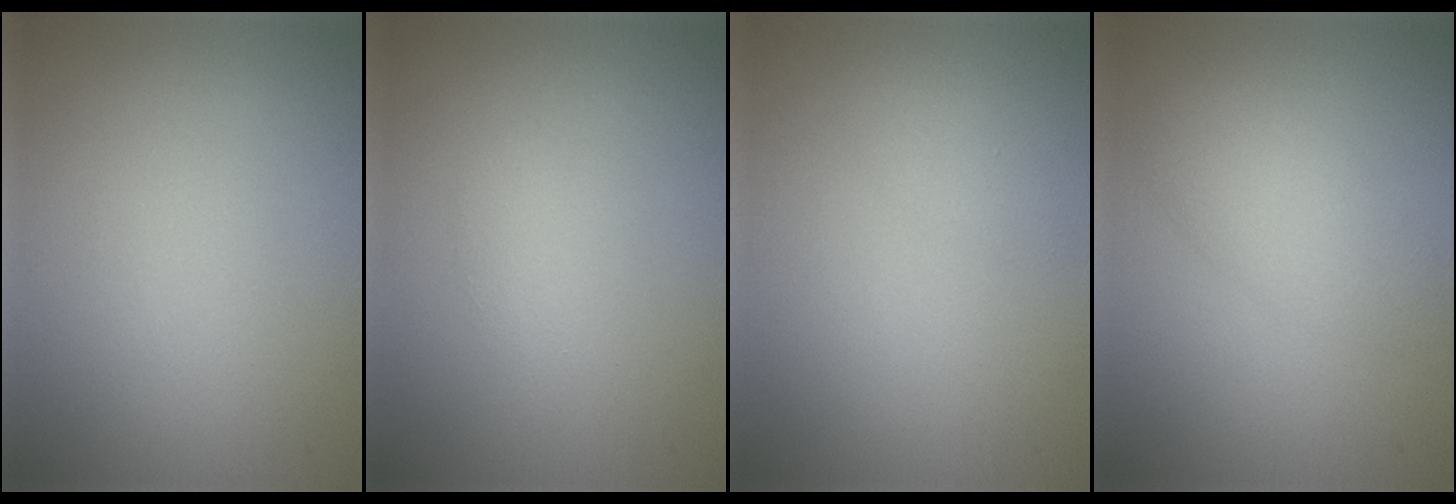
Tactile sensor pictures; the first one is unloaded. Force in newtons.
{"total": 0.9, "press": 0.9, "slide": 0.0}
{"total": 0.9, "press": 0.9, "slide": 0.2}
{"total": 2.9, "press": 2.9, "slide": 0.1}